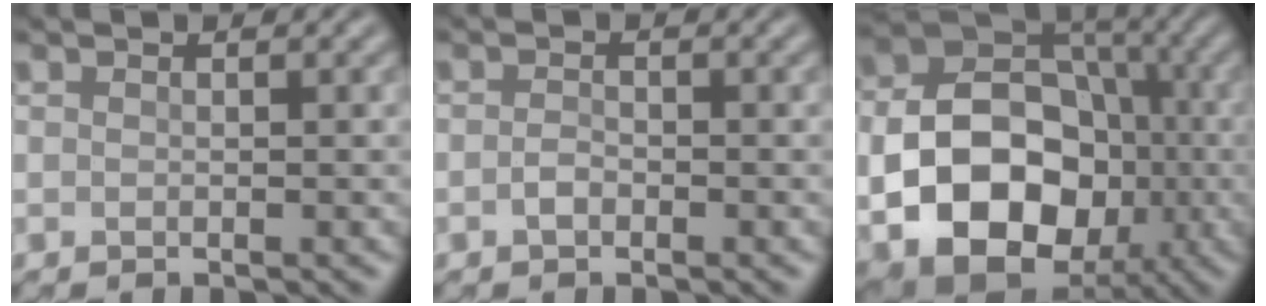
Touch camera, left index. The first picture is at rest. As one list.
[{"total": 1.0, "force": [-0.8, 0.3, 0.4], "torque": [-0.014, -0.002, -0.013]}, {"total": 13.7, "force": [-3.5, 10.2, 8.4], "torque": [-0.143, -0.026, -0.050]}]